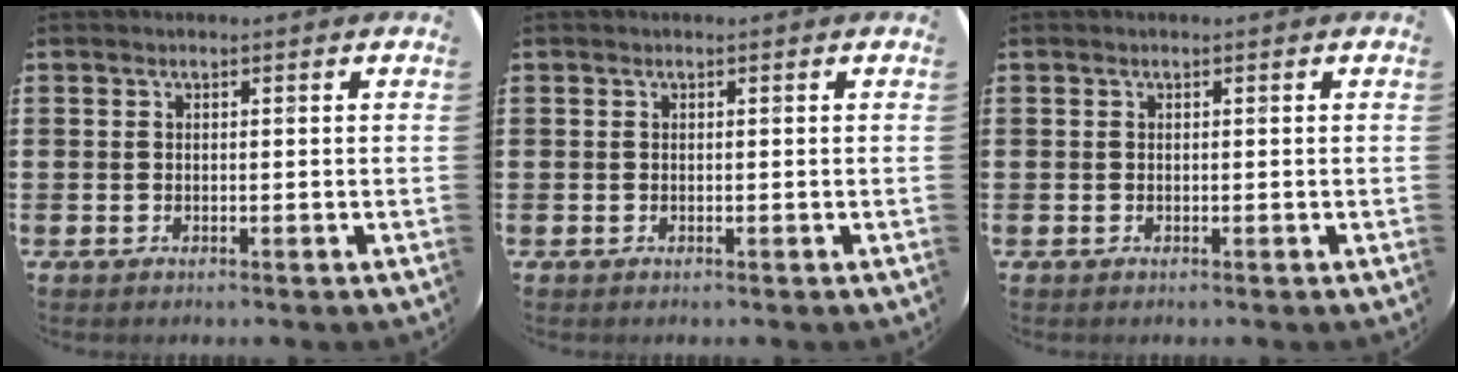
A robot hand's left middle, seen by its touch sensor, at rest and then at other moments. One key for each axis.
{"total": 0.0}
{"total": 0.0}